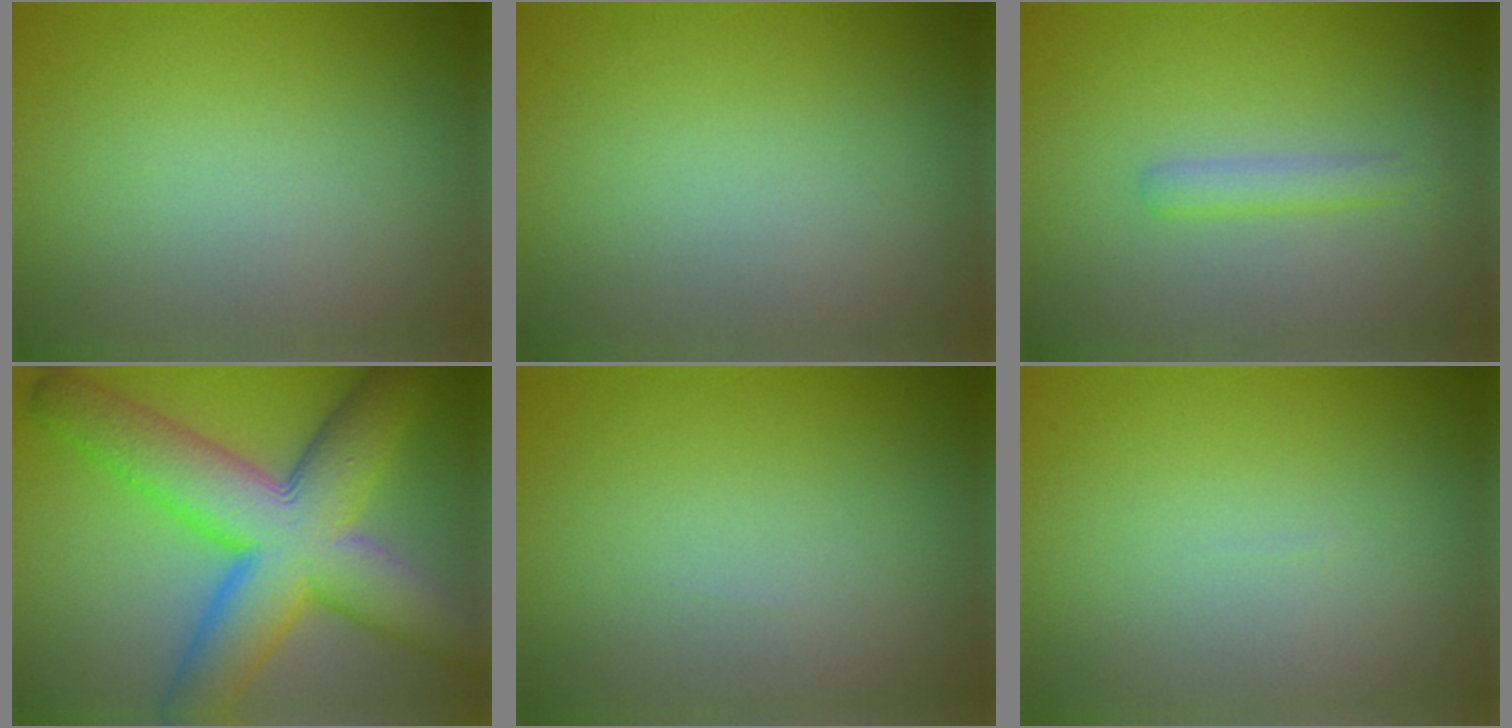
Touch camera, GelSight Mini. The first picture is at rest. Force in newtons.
{"total": 0.0}
{"total": 1.8, "press": 1.8, "slide": 0.1}
{"total": 13.2, "press": 13.2, "slide": 0.4}
{"total": 0.0}
{"total": 0.0}